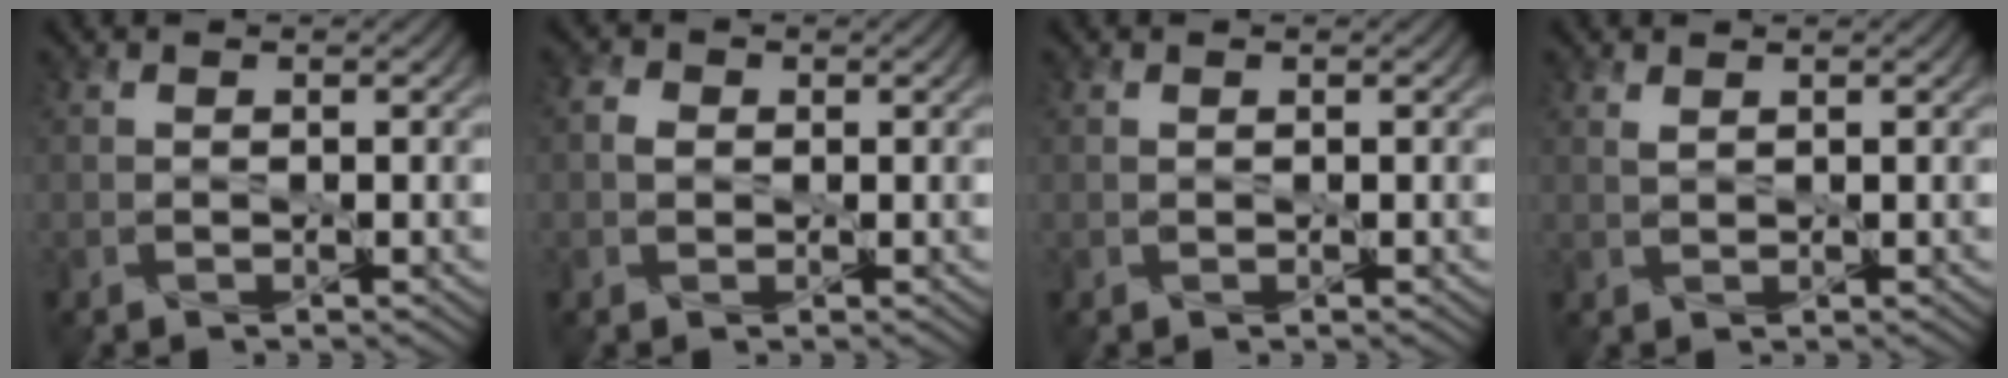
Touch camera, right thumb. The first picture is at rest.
{"total": 1.7, "force": [-0.2, 1.4, 0.9], "torque": [-0.026, 0.001, -0.011]}
{"total": 0.0}
{"total": 0.9, "force": [0.6, 0.3, 0.6], "torque": [-0.015, 0.000, 0.015]}